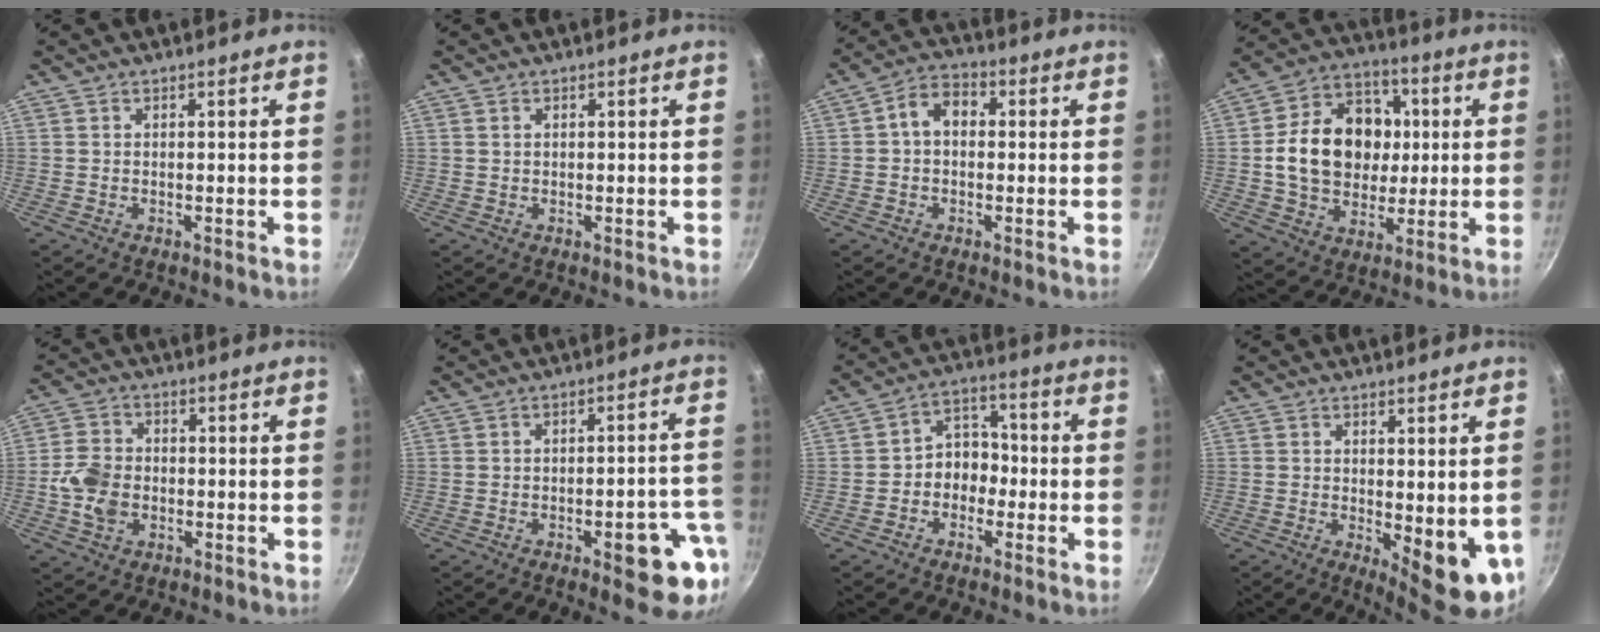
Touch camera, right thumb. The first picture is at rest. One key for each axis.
{"total": 0.5, "fx": 0.2, "fy": 0.4, "fz": 0.3, "tx": -0.005, "ty": 0.002, "tz": 0.003}
{"total": 6.2, "fx": 0.4, "fy": 4.5, "fz": 4.2, "tx": -0.052, "ty": 0.019, "tz": -0.007}
{"total": 19.2, "fx": 1.5, "fy": 15.2, "fz": 11.6, "tx": -0.158, "ty": 0.024, "tz": 0.023}
{"total": 7.7, "fx": -1.6, "fy": 5.8, "fz": 4.8, "tx": -0.084, "ty": 0.013, "tz": -0.037}
{"total": 11.3, "fx": -4.5, "fy": 4.0, "fz": 9.5, "tx": -0.081, "ty": 0.029, "tz": -0.053}
{"total": 6.7, "fx": -1.9, "fy": 5.3, "fz": 3.5, "tx": -0.007, "ty": 0.036, "tz": -0.042}
{"total": 9.6, "fx": -0.9, "fy": 3.5, "fz": 8.9, "tx": -0.101, "ty": -0.011, "tz": 0.000}